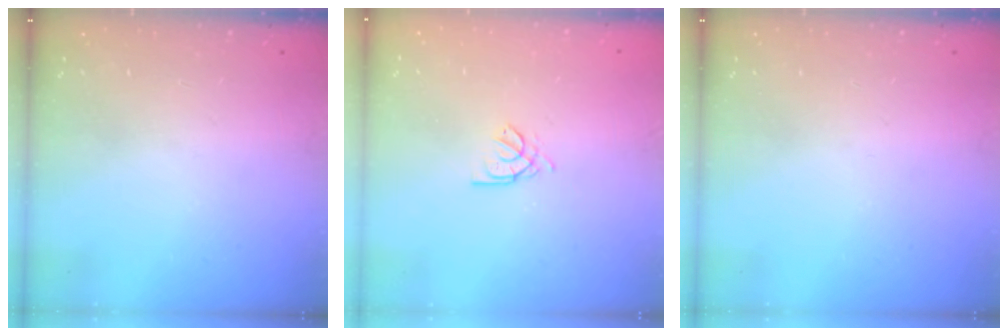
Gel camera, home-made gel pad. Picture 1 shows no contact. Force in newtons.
{"total": 2.2, "press": 2.2, "slide": 0.6}
{"total": 0.0}